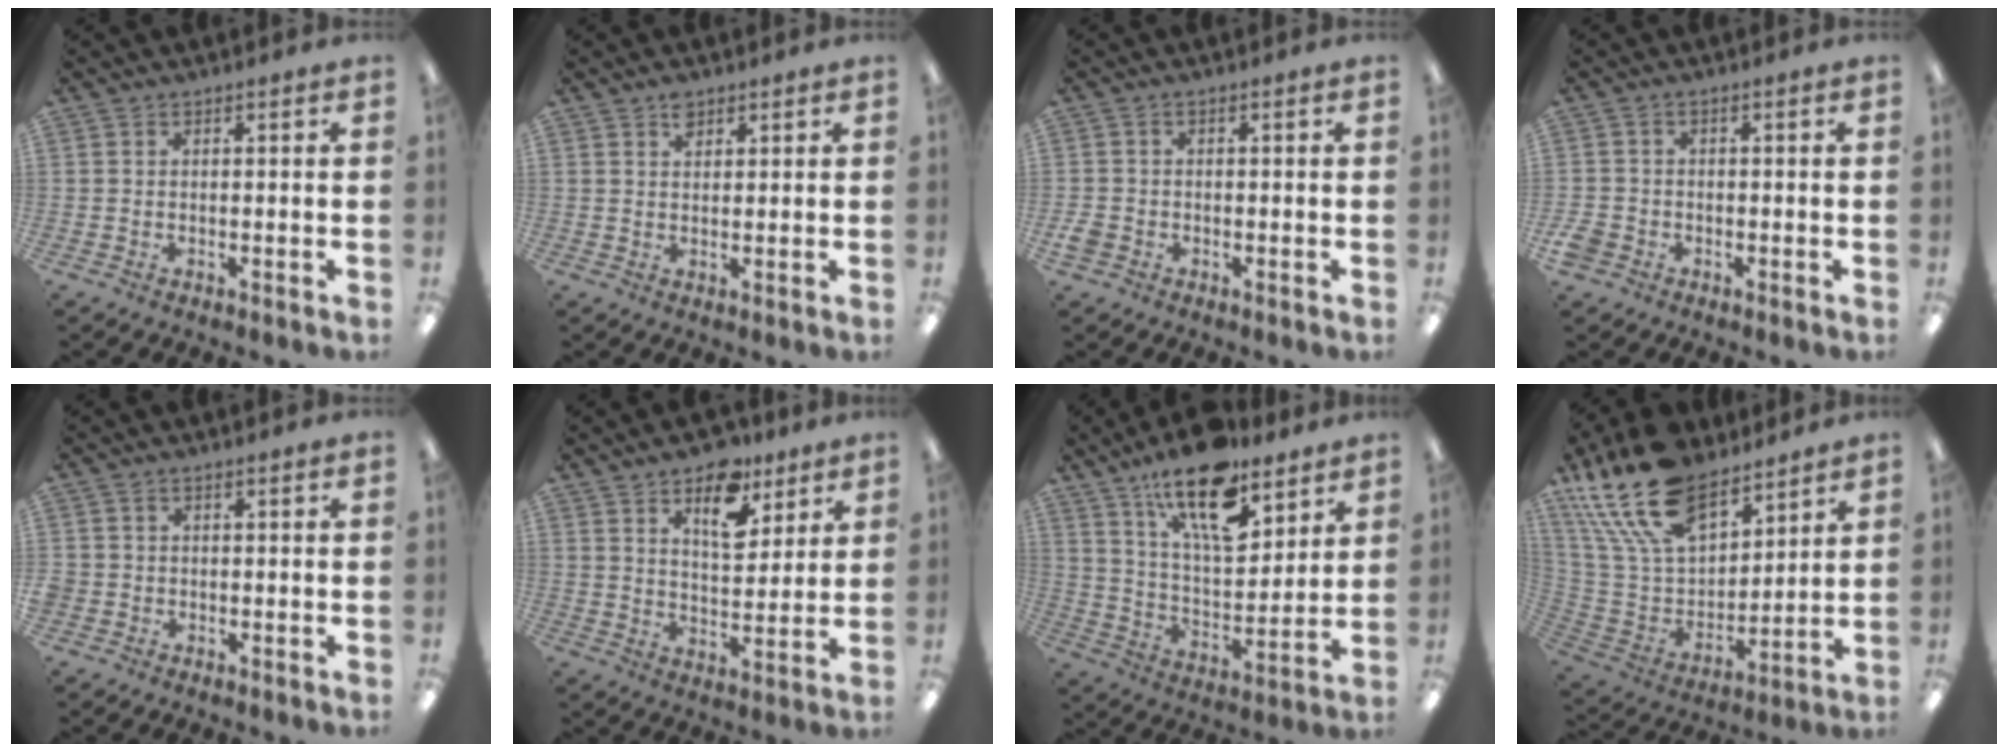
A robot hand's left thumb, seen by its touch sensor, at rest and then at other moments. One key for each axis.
{"total": 2.6, "fx": 1.8, "fy": 1.5, "fz": 1.2, "tx": -0.010, "ty": -0.006, "tz": 0.030}
{"total": 2.3, "fx": -1.0, "fy": 1.9, "fz": 0.9, "tx": -0.014, "ty": 0.005, "tz": -0.018}
{"total": 3.1, "fx": -1.7, "fy": 2.4, "fz": 1.1, "tx": -0.023, "ty": 0.007, "tz": -0.032}
{"total": 1.6, "fx": -0.4, "fy": 1.5, "fz": 0.3, "tx": -0.006, "ty": 0.005, "tz": -0.010}
{"total": 12.8, "fx": 7.7, "fy": 6.8, "fz": 7.6, "tx": -0.098, "ty": -0.035, "tz": 0.130}
{"total": 18.7, "fx": 12.6, "fy": 7.4, "fz": 11.5, "tx": -0.193, "ty": -0.063, "tz": 0.215}
{"total": 22.4, "fx": 15.7, "fy": 11.0, "fz": 11.5, "tx": -0.248, "ty": -0.084, "tz": 0.289}